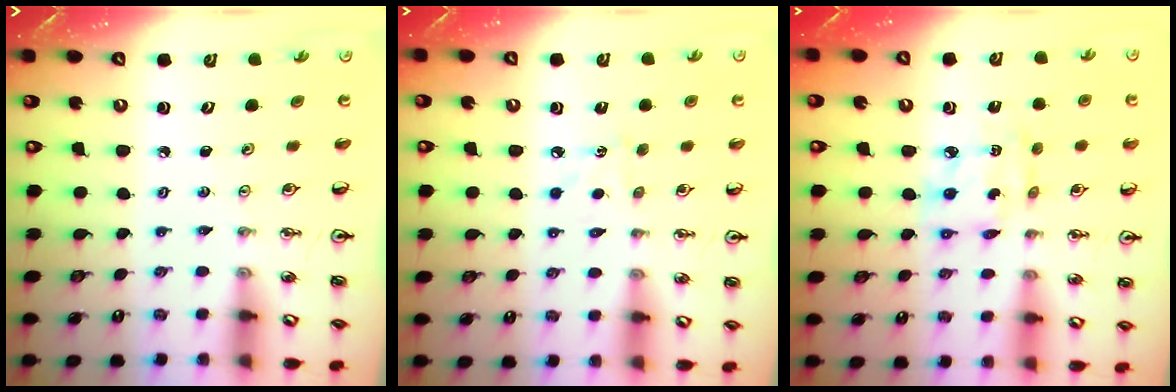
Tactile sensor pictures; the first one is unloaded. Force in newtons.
{"total": 6.0, "press": 6.0, "slide": 0.7}
{"total": 7.8, "press": 7.8, "slide": 0.7}